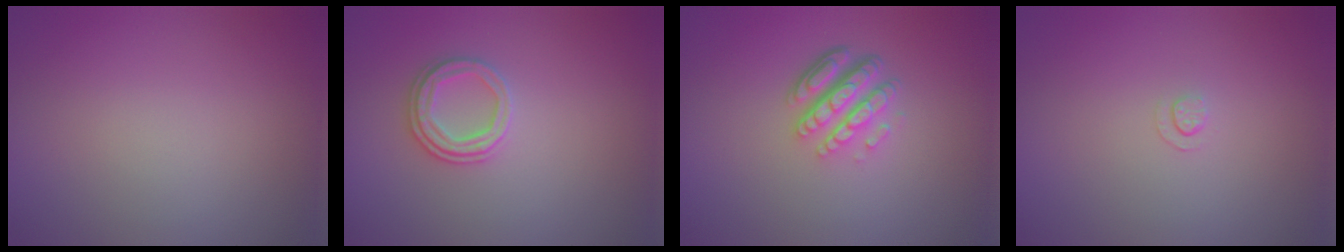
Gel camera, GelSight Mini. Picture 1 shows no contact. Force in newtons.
{"total": 2.6, "press": 2.4, "slide": 0.8}
{"total": 4.9, "press": 3.5, "slide": 3.4}
{"total": 0.6, "press": 0.3, "slide": 0.6}